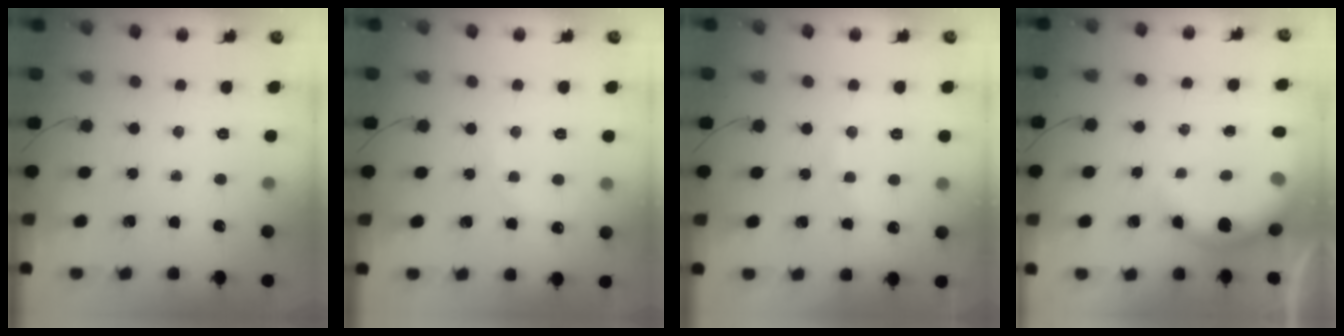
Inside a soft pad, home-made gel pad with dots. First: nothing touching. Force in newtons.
{"total": 3.6, "press": 3.4, "slide": 0.9}
{"total": 6.7, "press": 6.5, "slide": 1.6}
{"total": 9.3, "press": 9.1, "slide": 1.5}